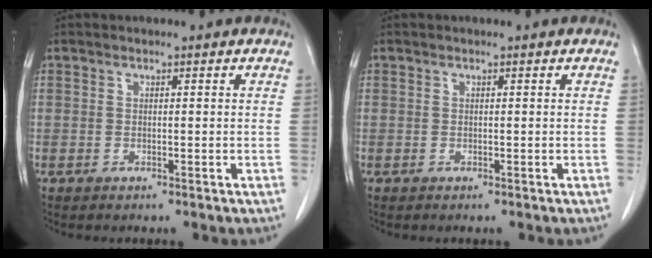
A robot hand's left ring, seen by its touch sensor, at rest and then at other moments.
{"total": 0.0}